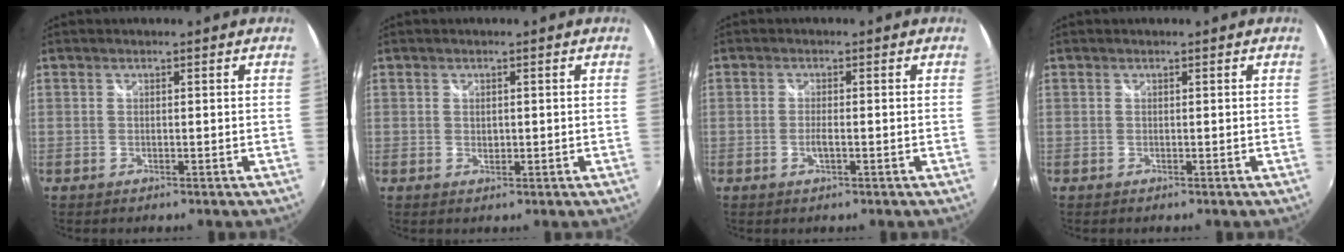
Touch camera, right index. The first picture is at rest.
{"total": 1.3, "force": [0.1, 1.0, 0.8], "torque": [-0.011, -0.001, 0.002]}
{"total": 2.1, "force": [-0.7, 0.6, 1.9], "torque": [-0.037, -0.003, -0.012]}
{"total": 0.0}